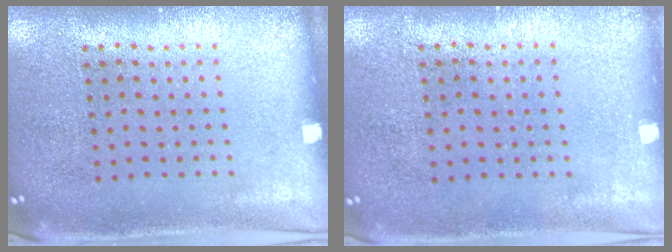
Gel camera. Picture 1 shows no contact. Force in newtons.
{"total": 0.0}